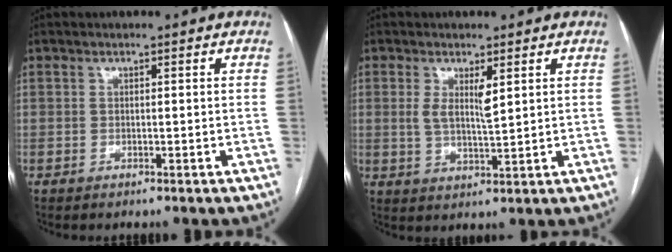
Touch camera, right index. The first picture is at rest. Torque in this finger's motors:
{"motor_torque": [0.62, 0.19, 0.31, 0.10]}